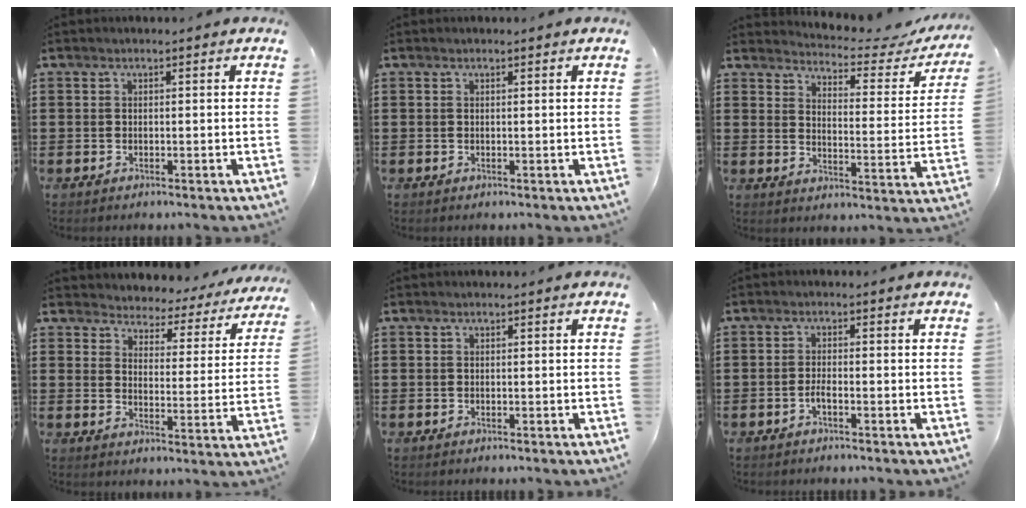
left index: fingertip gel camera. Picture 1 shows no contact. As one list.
[{"total": 0.0}, {"total": 3.6, "force": [3.5, 0.5, 0.9], "torque": [-0.036, -0.032, 0.052]}, {"total": 3.0, "force": [2.9, 0.7, -0.2], "torque": [-0.021, -0.028, 0.042]}, {"total": 0.0}, {"total": 1.5, "force": [-0.9, 0.3, 1.1], "torque": [-0.023, -0.001, -0.015]}]